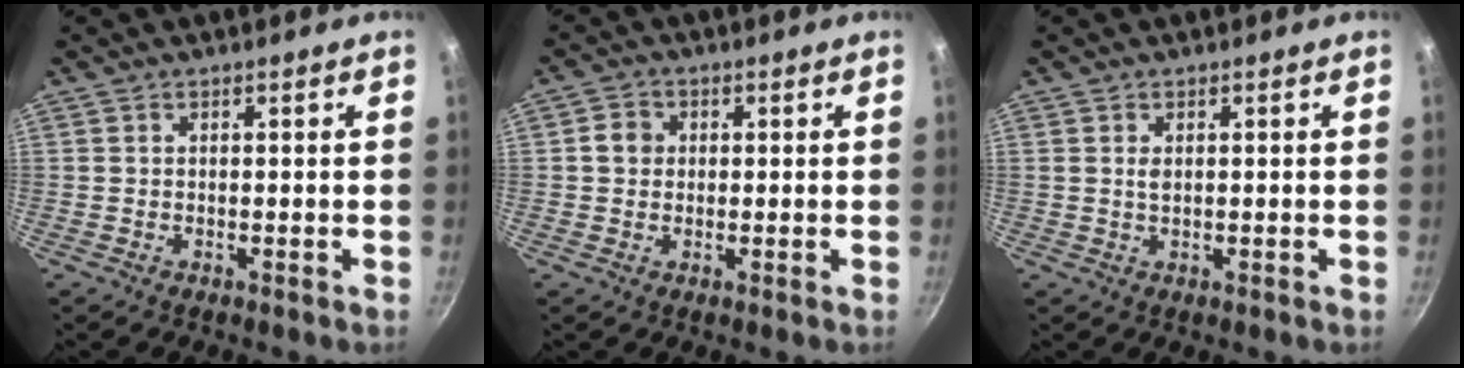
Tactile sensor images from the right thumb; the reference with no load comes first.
{"total": 3.3, "force": [0.3, 3.0, 1.4], "torque": [-0.008, 0.007, -0.001]}
{"total": 1.4, "force": [0.4, 0.8, 1.0], "torque": [-0.019, 0.001, 0.008]}